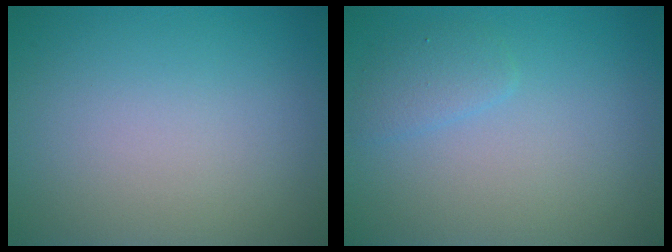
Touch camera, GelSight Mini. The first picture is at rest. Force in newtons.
{"total": 1.4, "press": 1.4, "slide": 0.1}